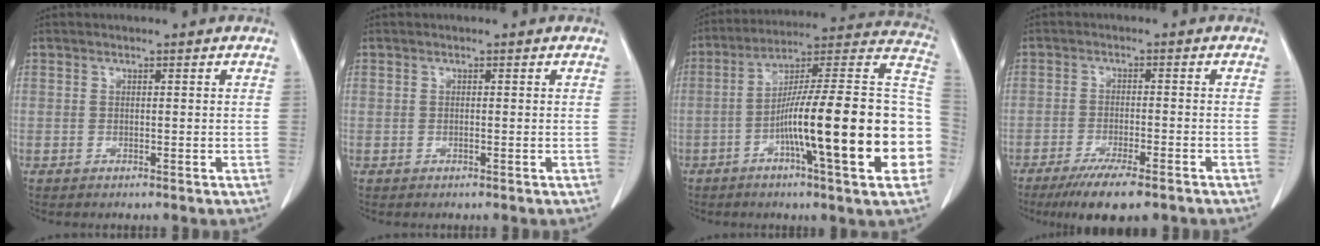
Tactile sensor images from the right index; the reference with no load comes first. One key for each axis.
{"total": 0.0}
{"total": 25.0, "fx": -6.0, "fy": 2.0, "fz": 24.2, "tx": -0.277, "ty": 0.018, "tz": -0.097}
{"total": 8.8, "fx": -6.5, "fy": 1.3, "fz": 5.8, "tx": -0.090, "ty": -0.017, "tz": -0.099}